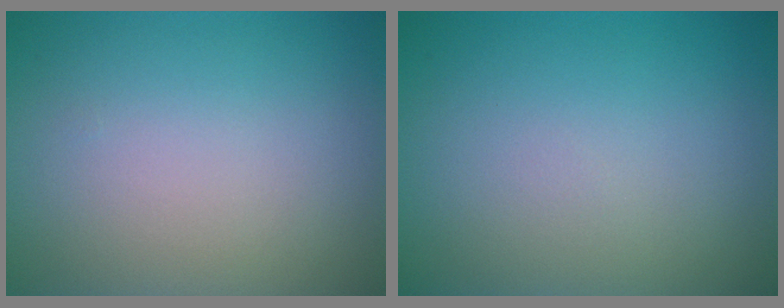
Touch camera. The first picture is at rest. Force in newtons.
{"total": 0.0}